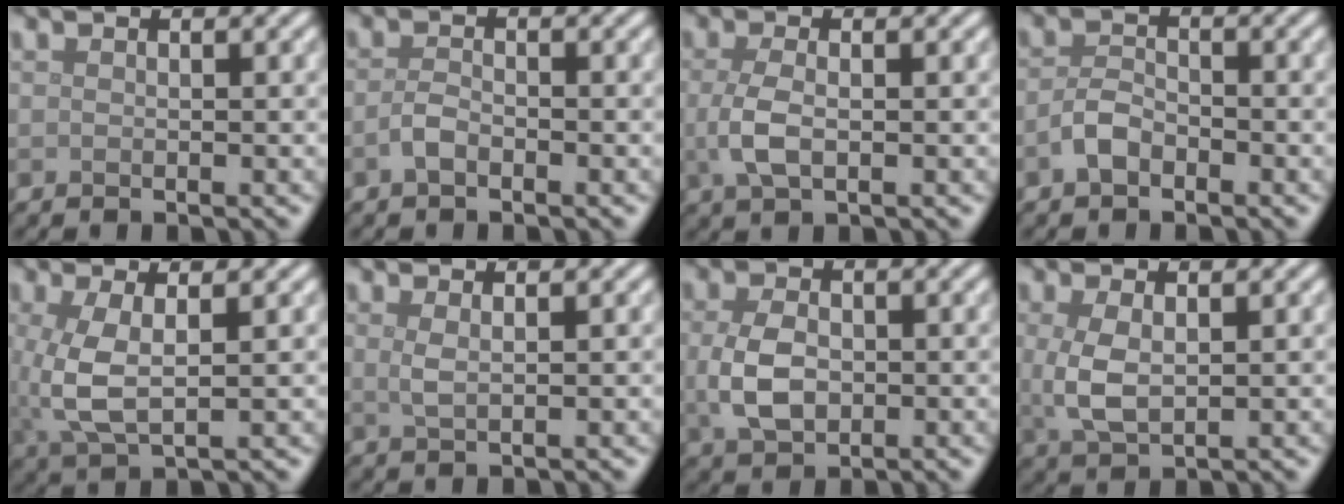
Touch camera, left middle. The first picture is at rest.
{"total": 1.5, "force": [-0.8, 0.7, 1.0], "torque": [-0.025, 0.002, -0.019]}
{"total": 2.9, "force": [-0.2, 1.3, 2.6], "torque": [-0.065, -0.004, -0.004]}
{"total": 2.1, "force": [-1.2, 1.1, 1.3], "torque": [-0.027, 0.006, -0.028]}
{"total": 4.4, "force": [0.4, 1.8, 4.1], "torque": [-0.107, -0.003, 0.009]}
{"total": 1.5, "force": [0.5, 0.5, 1.3], "torque": [-0.022, -0.001, 0.009]}
{"total": 4.0, "force": [-0.2, 2.7, 3.0], "torque": [-0.068, -0.003, -0.003]}
{"total": 3.4, "force": [0.4, 1.7, 2.9], "torque": [-0.071, -0.002, 0.012]}